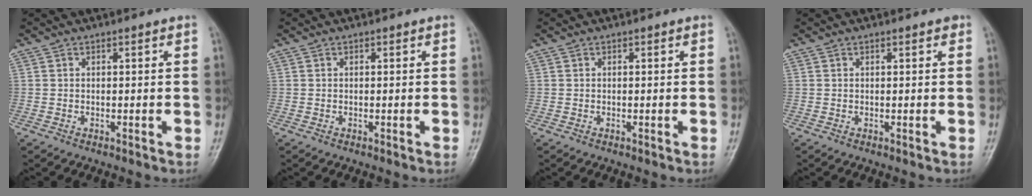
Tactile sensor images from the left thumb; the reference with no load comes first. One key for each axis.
{"total": 0.0}
{"total": 0.0}
{"total": 0.6, "fx": 0.4, "fy": 0.2, "fz": 0.4, "tx": -0.005, "ty": 0.000, "tz": 0.002}